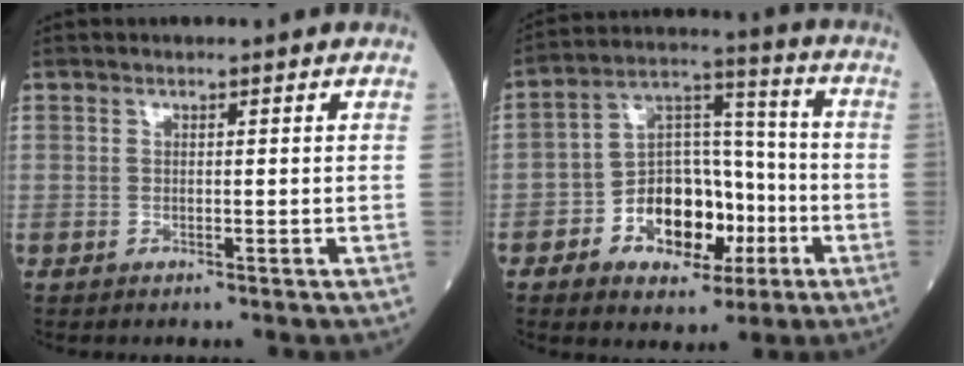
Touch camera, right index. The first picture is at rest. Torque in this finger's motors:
{"motor_torque": [1.23, -0.91, 0.26, 0.05]}